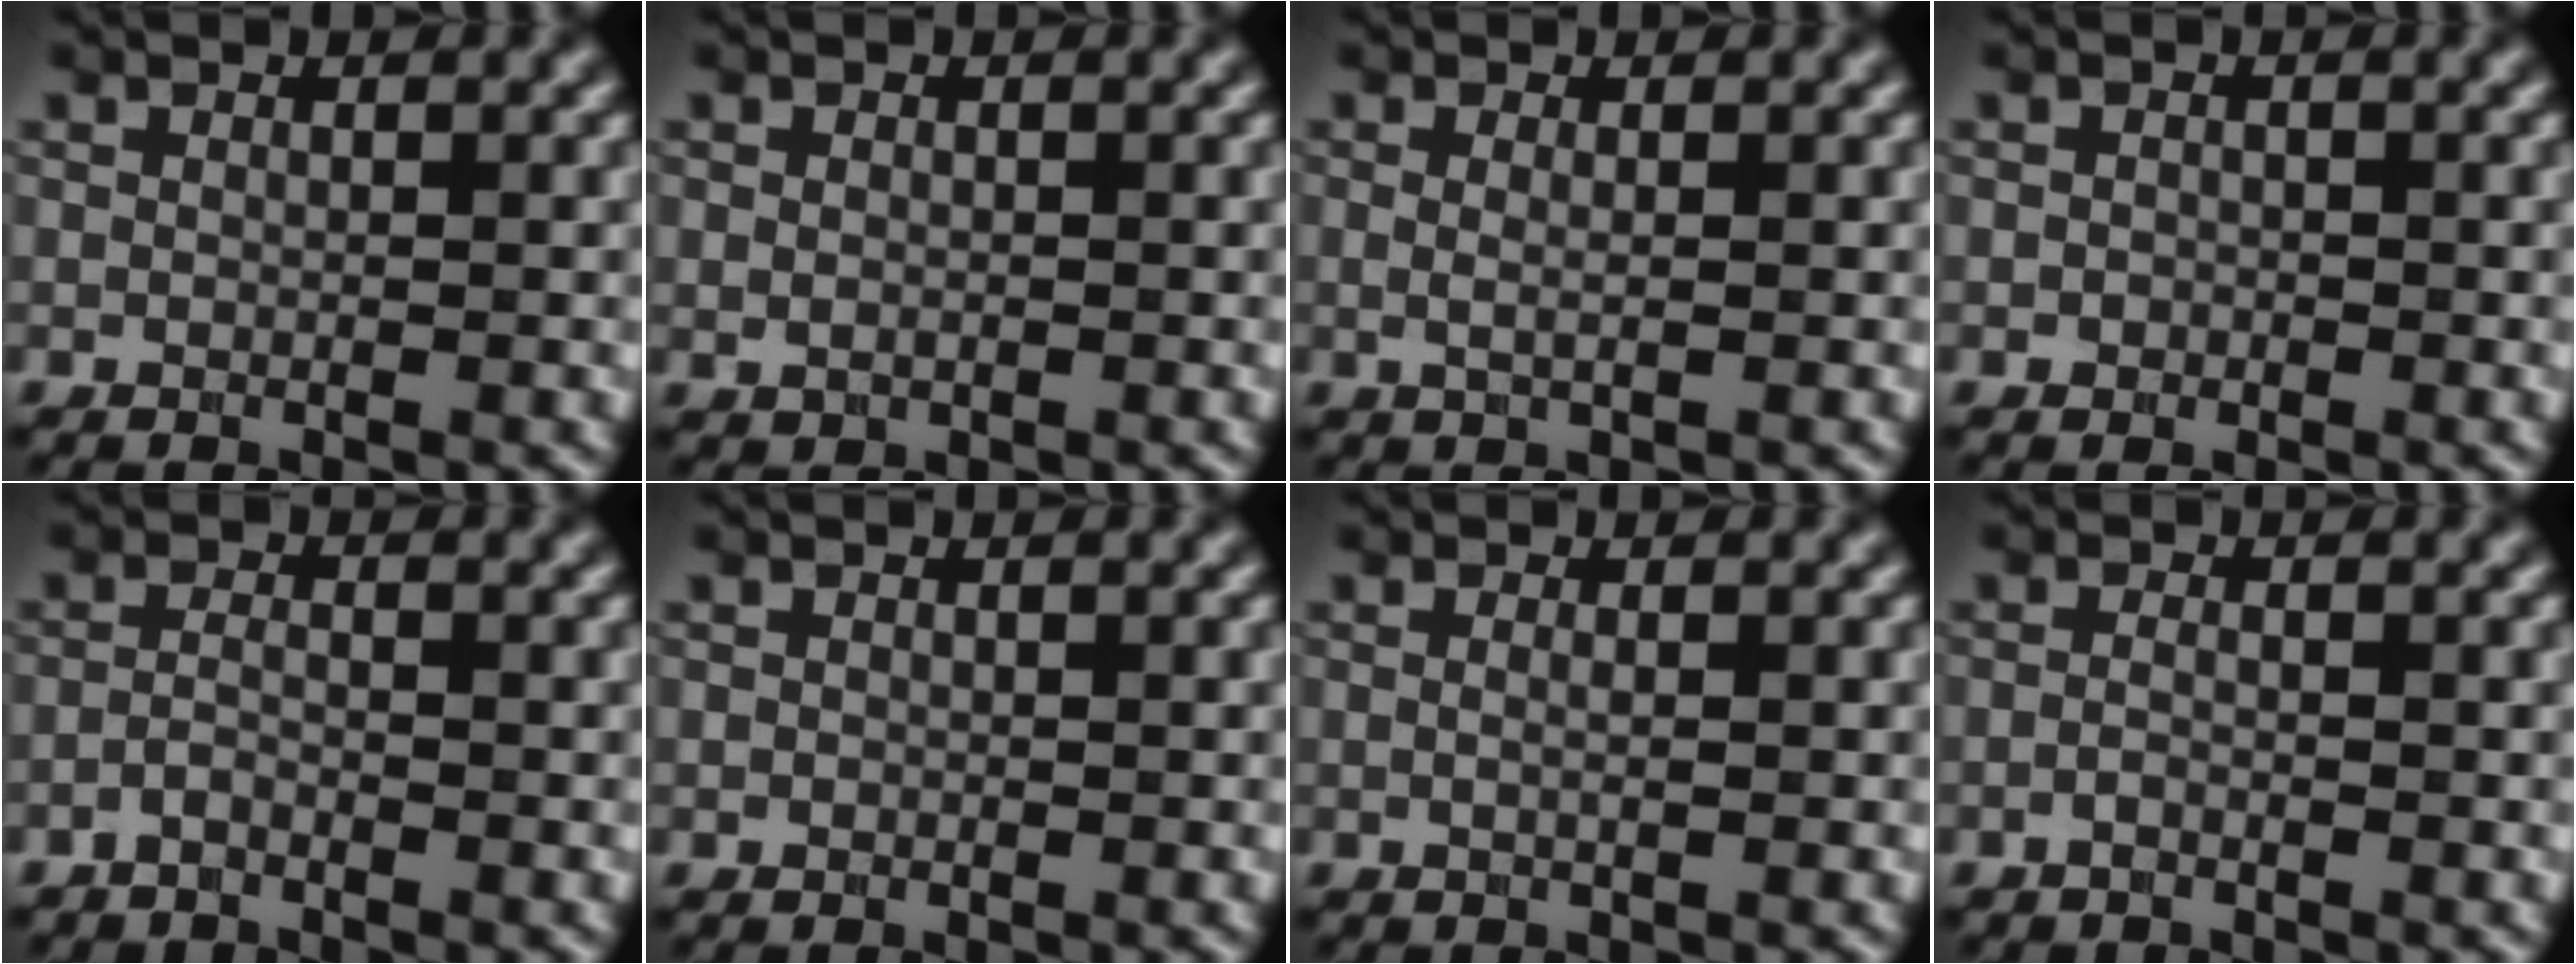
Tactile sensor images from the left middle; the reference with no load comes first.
{"total": 0.9, "force": [0.0, 0.7, 0.6], "torque": [-0.012, -0.002, 0.000]}
{"total": 1.1, "force": [0.1, 0.3, 1.0], "torque": [-0.021, -0.004, -0.002]}
{"total": 0.6, "force": [-0.2, 0.6, 0.2], "torque": [0.000, -0.004, -0.005]}
{"total": 1.2, "force": [-0.9, 0.2, 0.6], "torque": [-0.014, 0.002, -0.022]}
{"total": 0.0}
{"total": 1.0, "force": [0.1, 0.3, 0.9], "torque": [-0.011, -0.008, -0.005]}
{"total": 0.9, "force": [-0.6, 0.2, 0.6], "torque": [-0.014, -0.001, -0.013]}